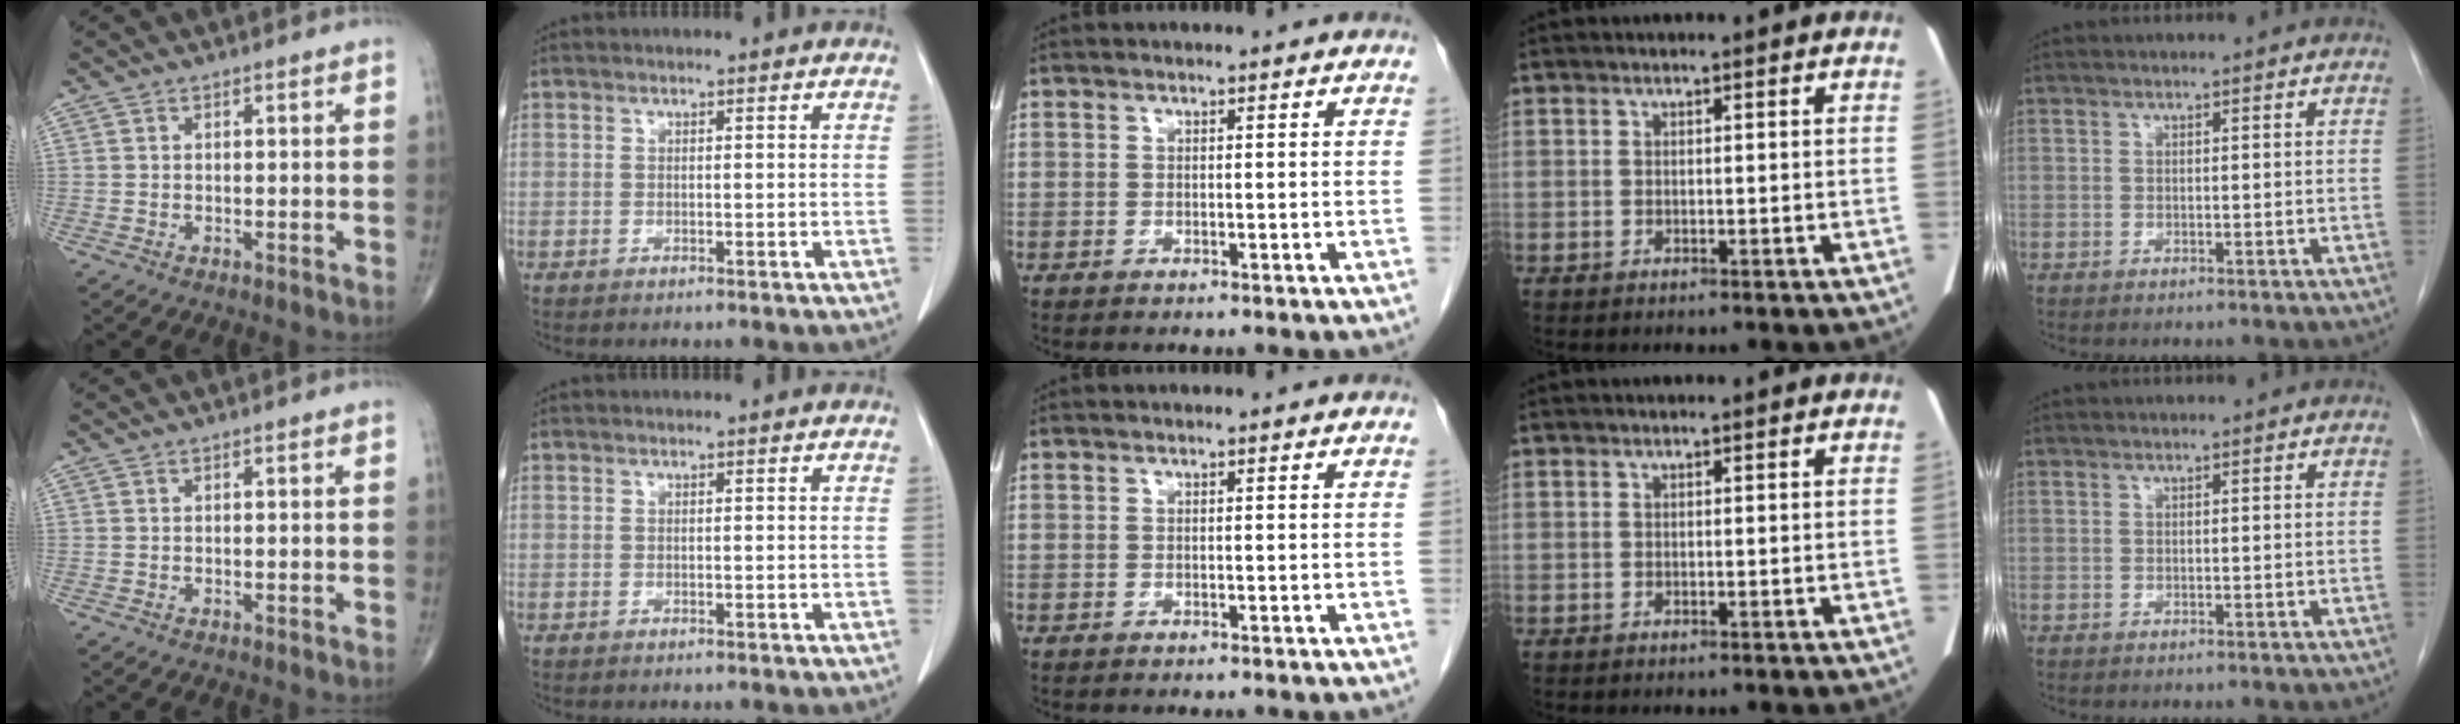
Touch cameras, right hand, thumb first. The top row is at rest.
{}